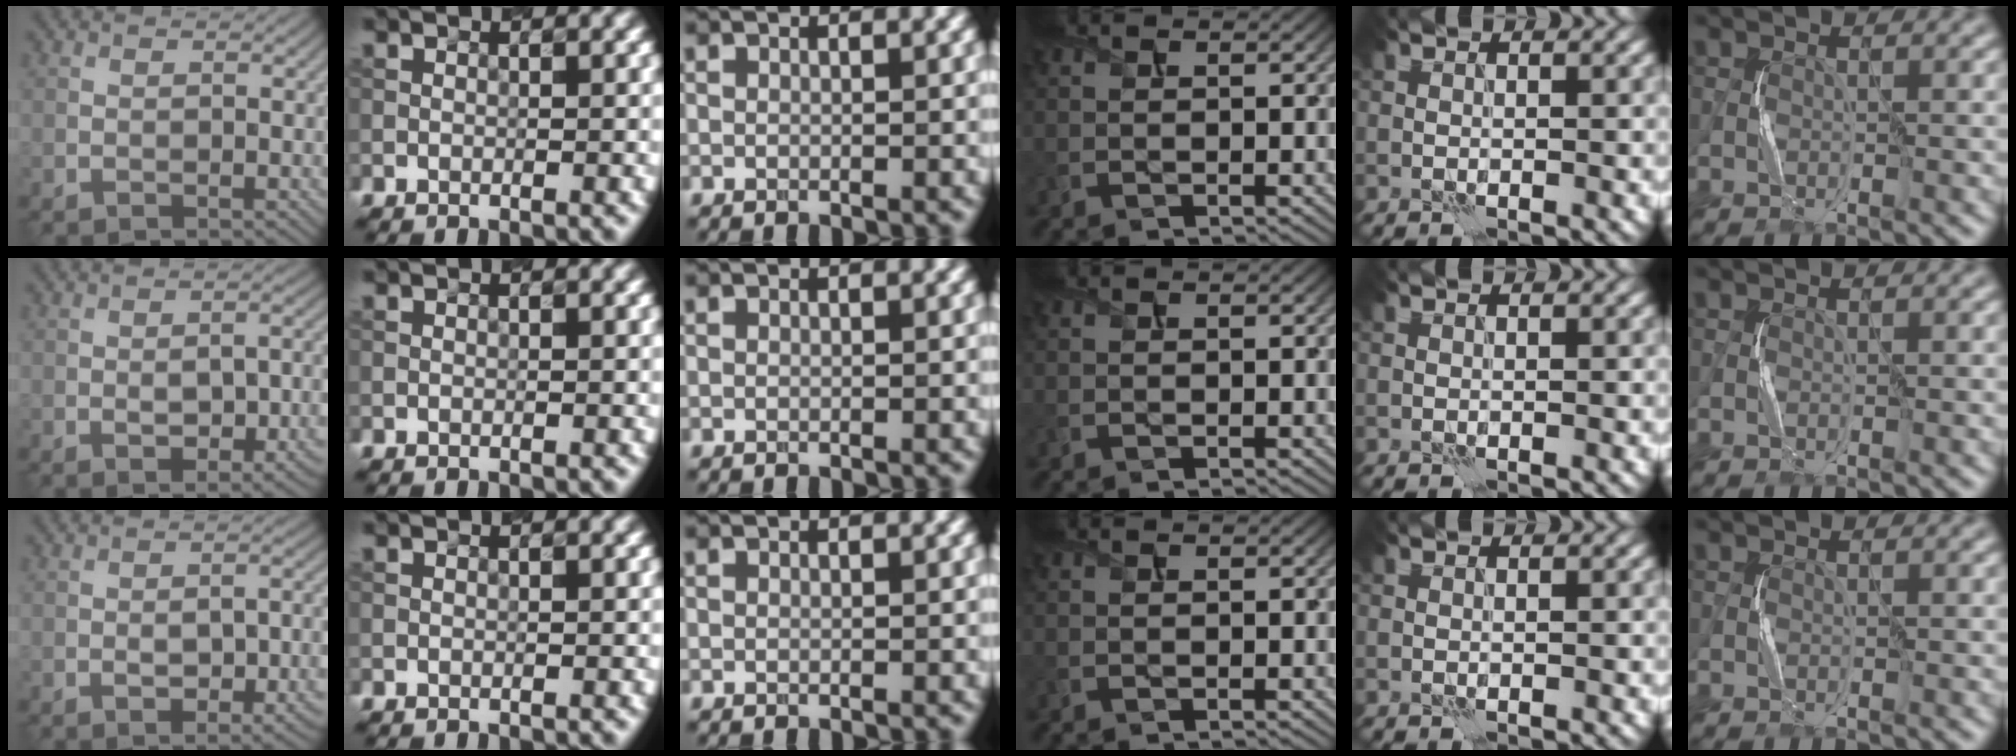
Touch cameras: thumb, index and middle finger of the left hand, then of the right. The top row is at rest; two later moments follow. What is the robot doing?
{"motion": "squeeze", "object": "air blower"}